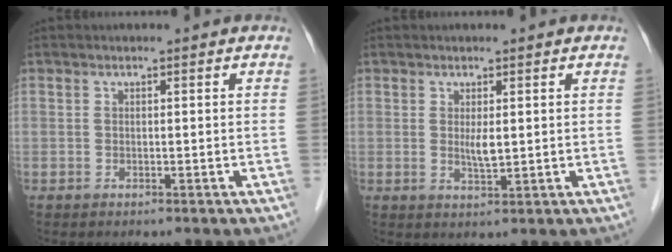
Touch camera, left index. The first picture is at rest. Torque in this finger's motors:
{"motor_torque": [0.43, 0.44, 0.22, 0.04]}